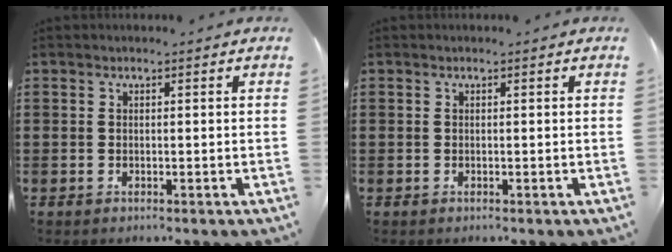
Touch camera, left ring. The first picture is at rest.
{"total": 0.0}